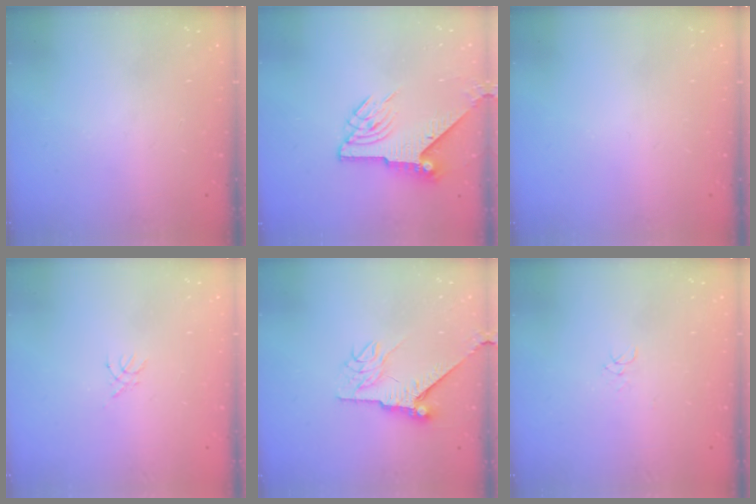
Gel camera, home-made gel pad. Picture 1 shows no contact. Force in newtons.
{"total": 9.2, "press": 9.2, "slide": 0.6}
{"total": 0.0}
{"total": 1.4, "press": 1.4, "slide": 0.3}
{"total": 8.2, "press": 8.1, "slide": 0.7}
{"total": 3.5, "press": 3.5, "slide": 0.2}